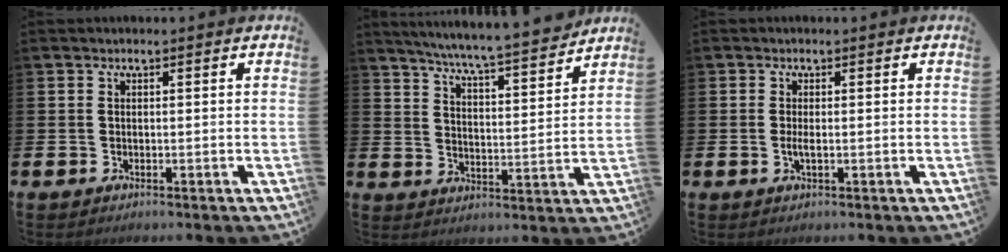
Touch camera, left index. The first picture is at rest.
{"total": 7.2, "force": [6.8, -0.4, 2.2], "torque": [-0.062, -0.054, 0.115]}
{"total": 1.3, "force": [-0.2, 0.3, 1.2], "torque": [-0.028, 0.001, -0.002]}